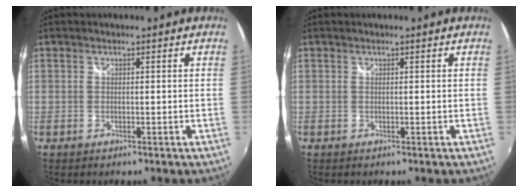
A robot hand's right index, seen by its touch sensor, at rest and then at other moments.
{"total": 0.0}